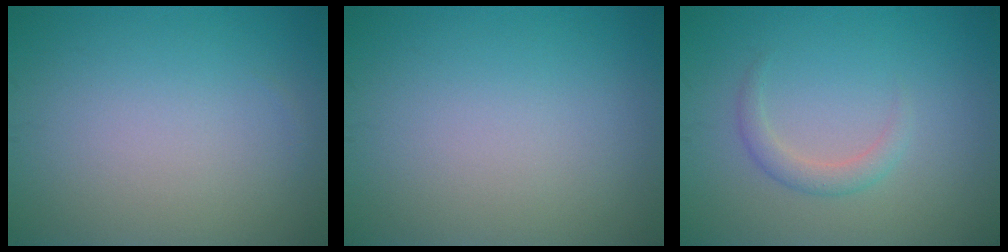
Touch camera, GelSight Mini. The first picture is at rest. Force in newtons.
{"total": 0.0}
{"total": 1.8, "press": 1.7, "slide": 0.1}